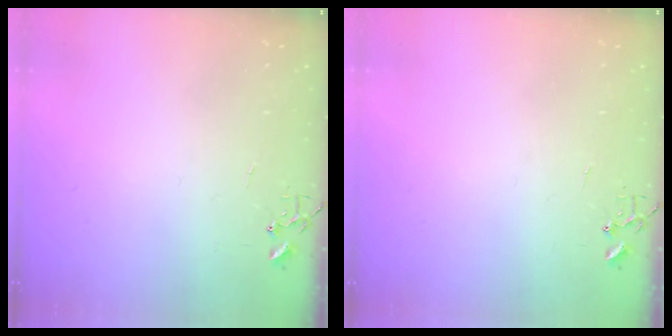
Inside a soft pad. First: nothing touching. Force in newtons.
{"total": 0.0}